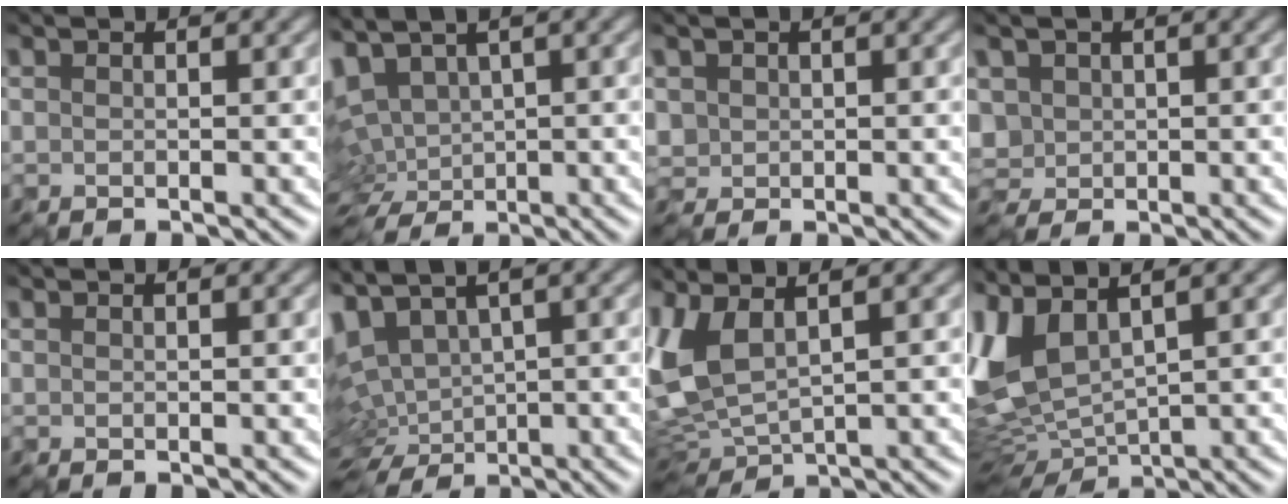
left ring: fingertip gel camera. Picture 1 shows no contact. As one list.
[{"total": 6.1, "force": [-0.6, 4.2, 4.4], "torque": [-0.088, -0.013, 0.000]}, {"total": 1.5, "force": [0.4, 1.4, 0.2], "torque": [-0.013, 0.000, 0.008]}, {"total": 3.4, "force": [0.6, 2.9, 1.5], "torque": [-0.058, 0.017, 0.018]}, {"total": 0.0}, {"total": 8.2, "force": [-0.9, 5.4, 6.0], "torque": [-0.120, -0.021, 0.012]}, {"total": 5.3, "force": [0.9, 2.6, 4.6], "torque": [-0.112, 0.005, 0.014]}, {"total": 5.6, "force": [0.1, 2.9, 4.9], "torque": [-0.107, -0.004, 0.002]}]